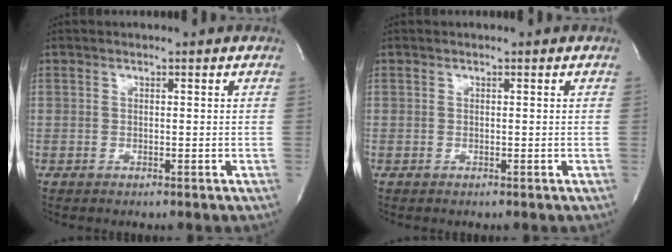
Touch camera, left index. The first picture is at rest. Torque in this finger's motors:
{"motor_torque": [-0.03, 0.03, 0.00, 0.00]}